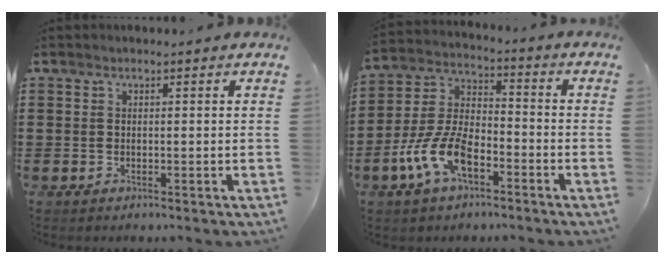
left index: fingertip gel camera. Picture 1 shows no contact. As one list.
[{"total": 9.7, "force": [-5.5, 4.3, 6.6], "torque": [-0.171, -0.004, -0.112]}]